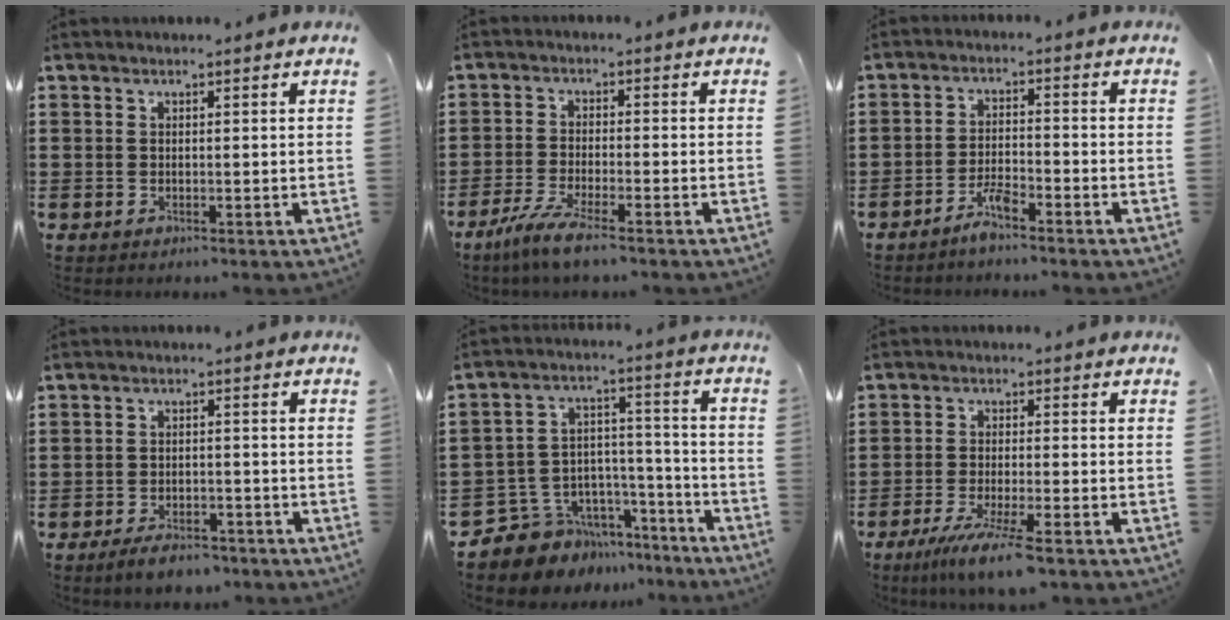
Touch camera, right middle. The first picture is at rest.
{"total": 5.1, "force": [-4.1, 0.3, 3.0], "torque": [-0.077, -0.019, -0.082]}
{"total": 3.5, "force": [-2.9, 0.4, 2.0], "torque": [-0.043, 0.006, -0.058]}
{"total": 3.7, "force": [-3.4, 1.0, 1.2], "torque": [-0.019, 0.007, -0.066]}
{"total": 7.5, "force": [-6.2, 4.3, 0.1], "torque": [-0.018, 0.008, -0.117]}
{"total": 6.5, "force": [-4.8, 0.1, 4.3], "torque": [-0.086, -0.021, -0.088]}